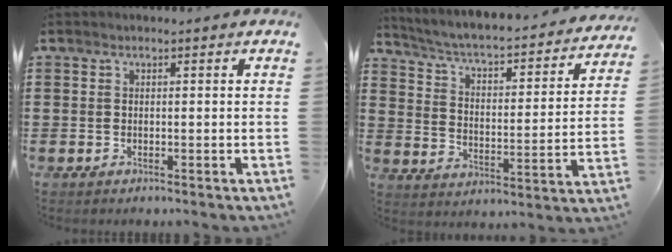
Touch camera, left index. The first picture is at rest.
{"total": 3.2, "force": [2.6, 0.4, 1.8], "torque": [-0.052, -0.033, 0.032]}